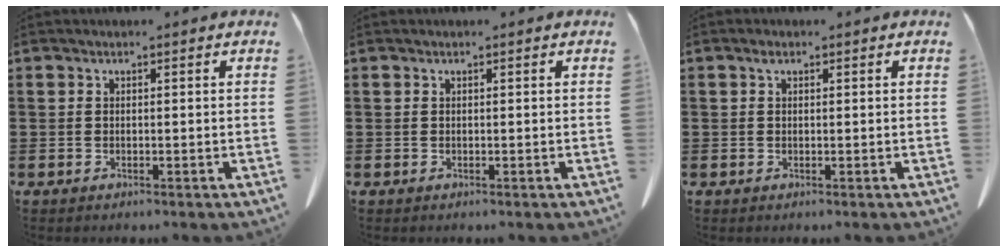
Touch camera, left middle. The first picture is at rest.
{"total": 0.0}
{"total": 1.0, "force": [0.5, 0.7, 0.5], "torque": [-0.013, 0.004, 0.010]}